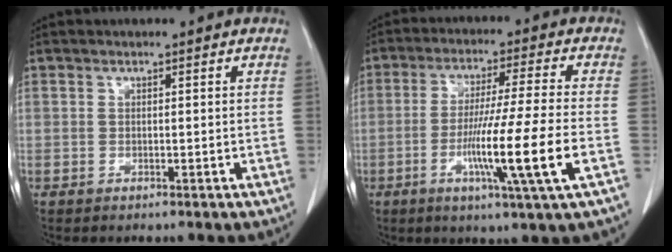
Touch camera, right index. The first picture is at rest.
{"total": 12.6, "force": [-3.9, -1.8, 11.9], "torque": [-0.214, -0.021, -0.074]}